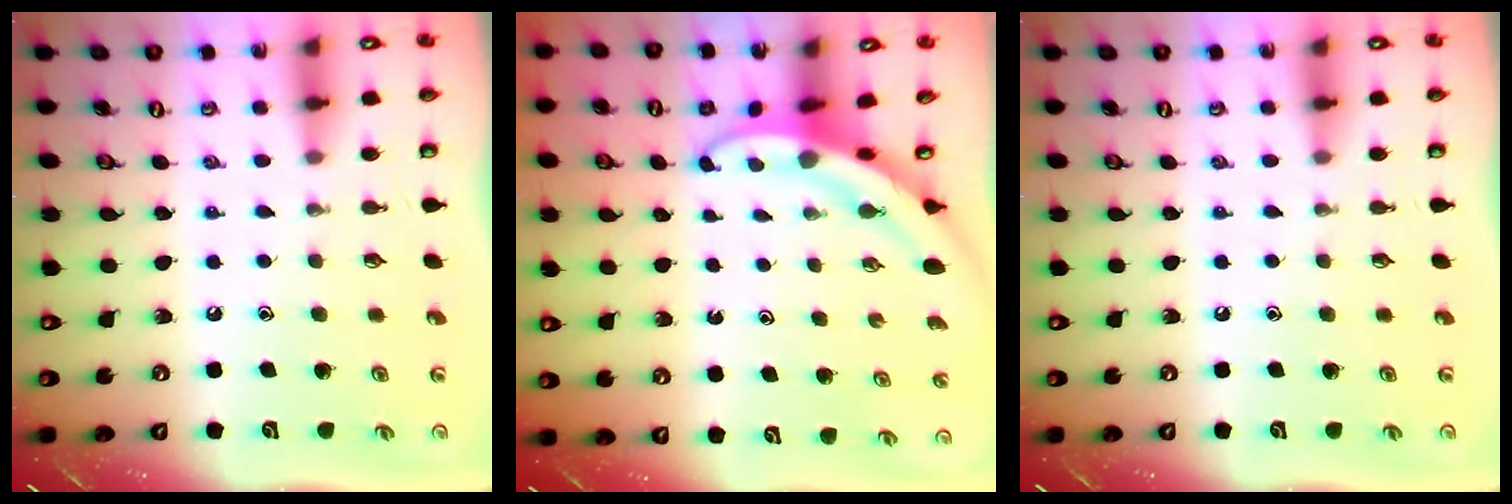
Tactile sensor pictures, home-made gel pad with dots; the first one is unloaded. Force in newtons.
{"total": 3.0, "press": 3.0, "slide": 0.3}
{"total": 0.0}